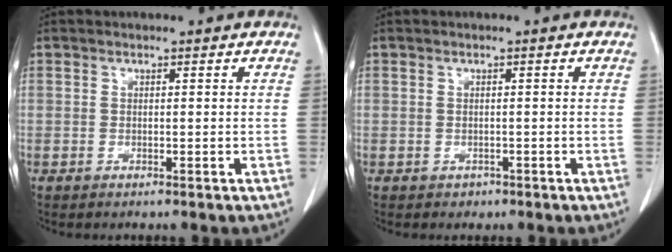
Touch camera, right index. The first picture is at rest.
{"total": 1.1, "force": [-0.6, 0.9, 0.1], "torque": [-0.002, 0.002, -0.008]}